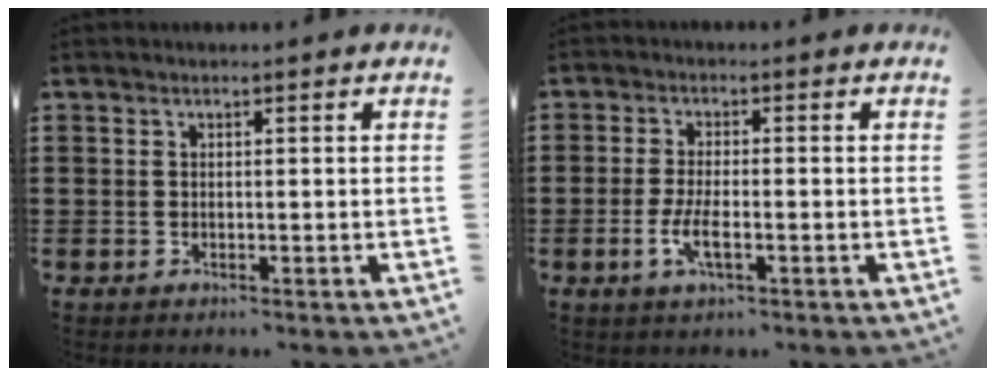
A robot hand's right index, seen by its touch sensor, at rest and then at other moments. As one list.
[{"total": 4.1, "force": [-1.4, 1.1, 3.6], "torque": [-0.073, -0.002, -0.028]}]